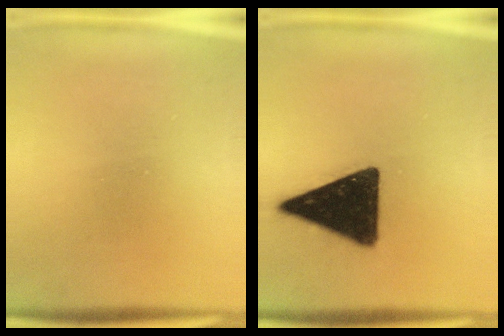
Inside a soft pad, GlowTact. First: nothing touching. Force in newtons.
{"total": 17.4}